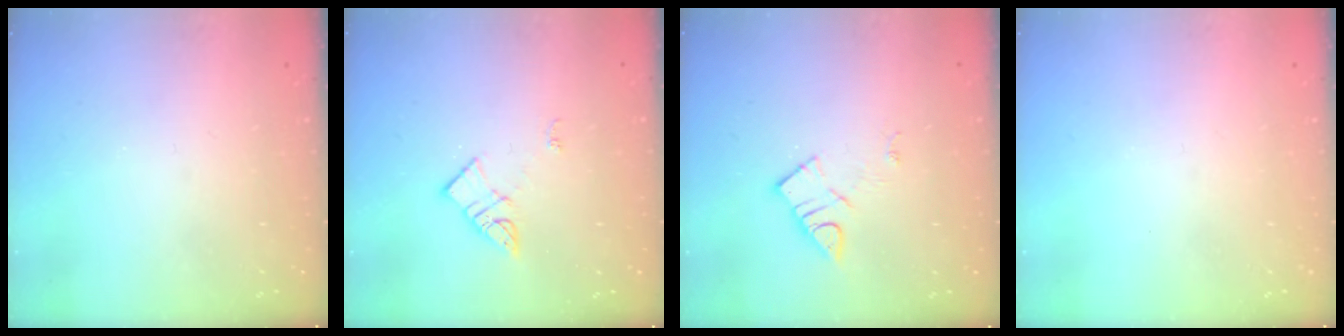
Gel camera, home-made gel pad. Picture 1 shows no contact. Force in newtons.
{"total": 5.9, "press": 5.9, "slide": 0.4}
{"total": 6.4, "press": 6.4, "slide": 0.3}
{"total": 0.0}